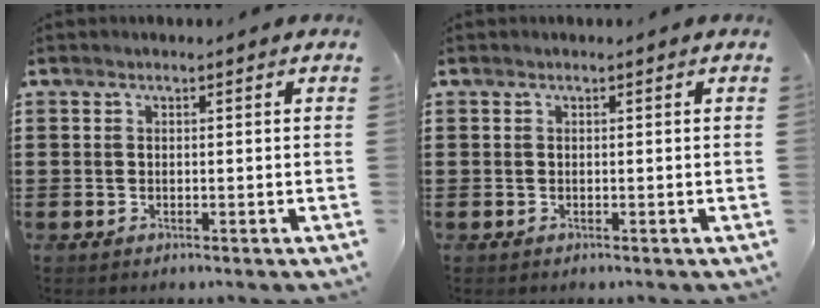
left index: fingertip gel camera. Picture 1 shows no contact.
{"total": 0.0}